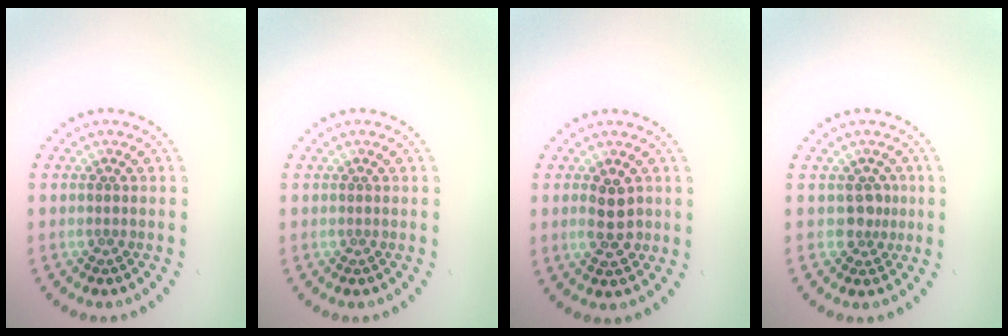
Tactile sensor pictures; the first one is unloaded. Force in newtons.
{"total": 0.0}
{"total": 2.8, "press": 2.8, "slide": 0.1}
{"total": 1.6, "press": 1.3, "slide": 1.0}